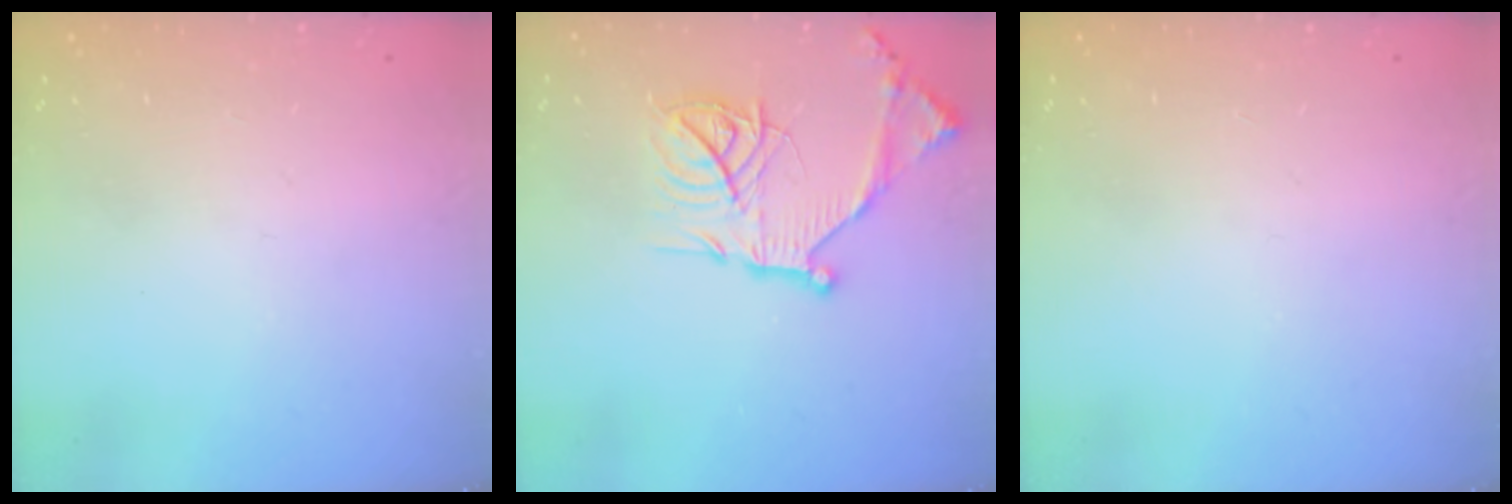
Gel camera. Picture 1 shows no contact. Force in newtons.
{"total": 18.5, "press": 18.4, "slide": 1.9}
{"total": 0.0}